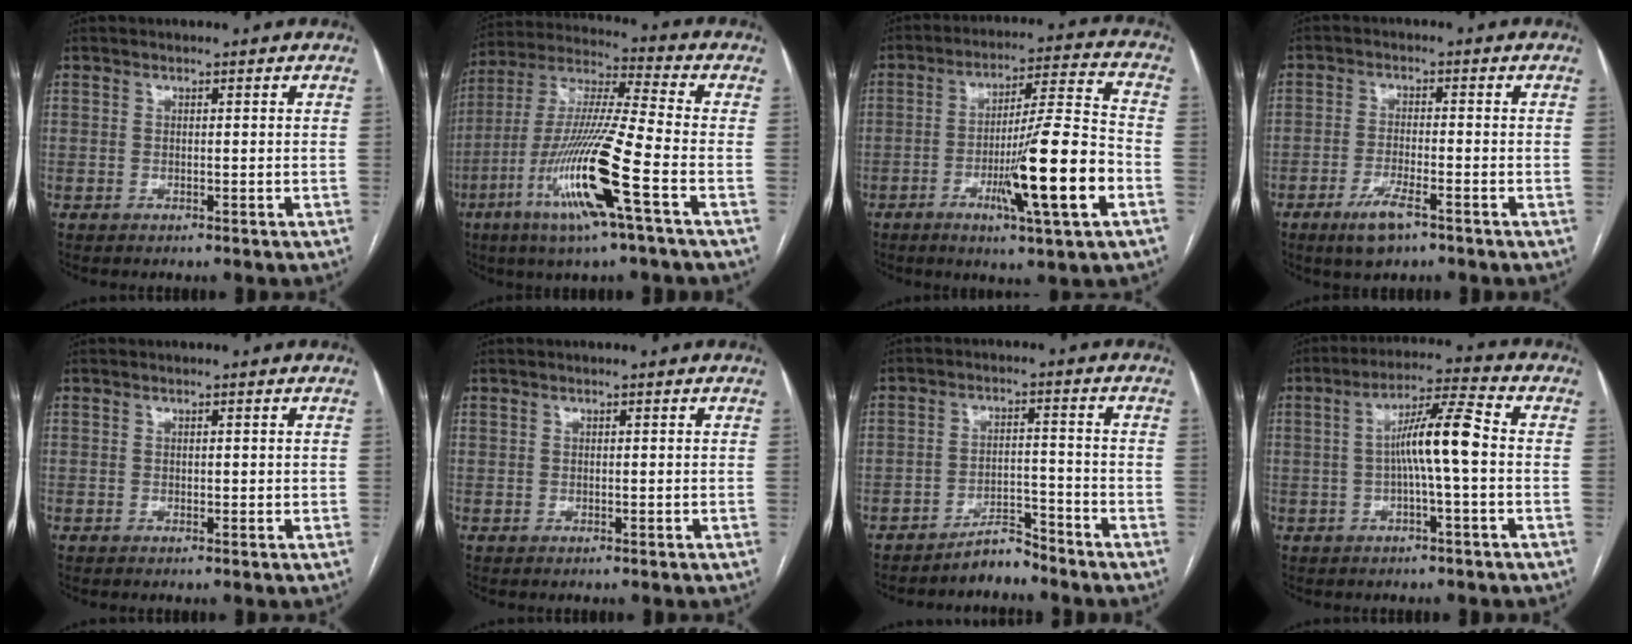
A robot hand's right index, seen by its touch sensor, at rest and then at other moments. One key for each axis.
{"total": 17.0, "fx": -6.9, "fy": -0.1, "fz": 15.6, "tx": -0.321, "ty": -0.019, "tz": -0.133}
{"total": 15.6, "fx": -5.2, "fy": 0.1, "fz": 14.7, "tx": -0.240, "ty": -0.008, "tz": -0.084}
{"total": 5.4, "fx": -3.3, "fy": 1.3, "fz": 4.0, "tx": -0.081, "ty": -0.006, "tz": -0.057}
{"total": 0.7, "fx": 0.1, "fy": 0.4, "fz": 0.6, "tx": -0.005, "ty": 0.000, "tz": 0.002}
{"total": 0.0}
{"total": 4.0, "fx": -3.9, "fy": 0.9, "fz": 0.6, "tx": -0.004, "ty": -0.003, "tz": -0.069}
{"total": 8.4, "fx": -0.4, "fy": 0.1, "fz": 8.4, "tx": -0.150, "ty": 0.020, "tz": -0.010}